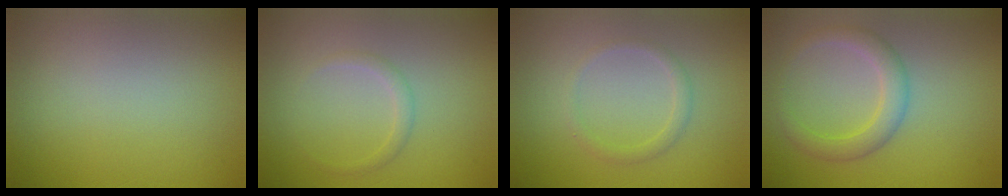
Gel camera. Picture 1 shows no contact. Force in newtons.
{"total": 1.0, "press": 1.0, "slide": 0.1}
{"total": 1.4, "press": 1.4, "slide": 0.1}
{"total": 2.9, "press": 2.9, "slide": 0.2}